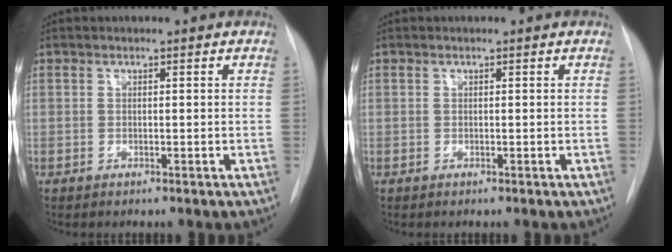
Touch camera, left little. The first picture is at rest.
{"total": 0.0}